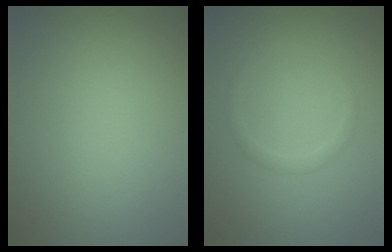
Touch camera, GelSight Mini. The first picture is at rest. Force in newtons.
{"total": 1.0, "press": 1.0, "slide": 0.0}